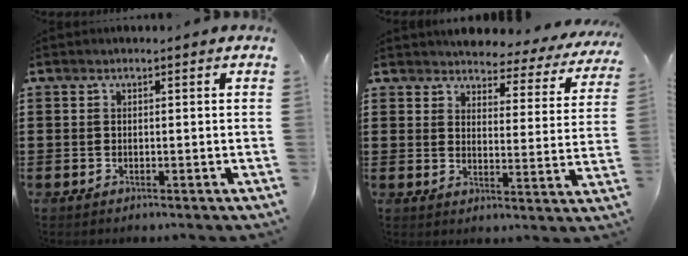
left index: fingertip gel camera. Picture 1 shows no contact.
{"total": 3.8, "force": [3.8, 0.4, 0.4], "torque": [-0.024, -0.033, 0.060]}